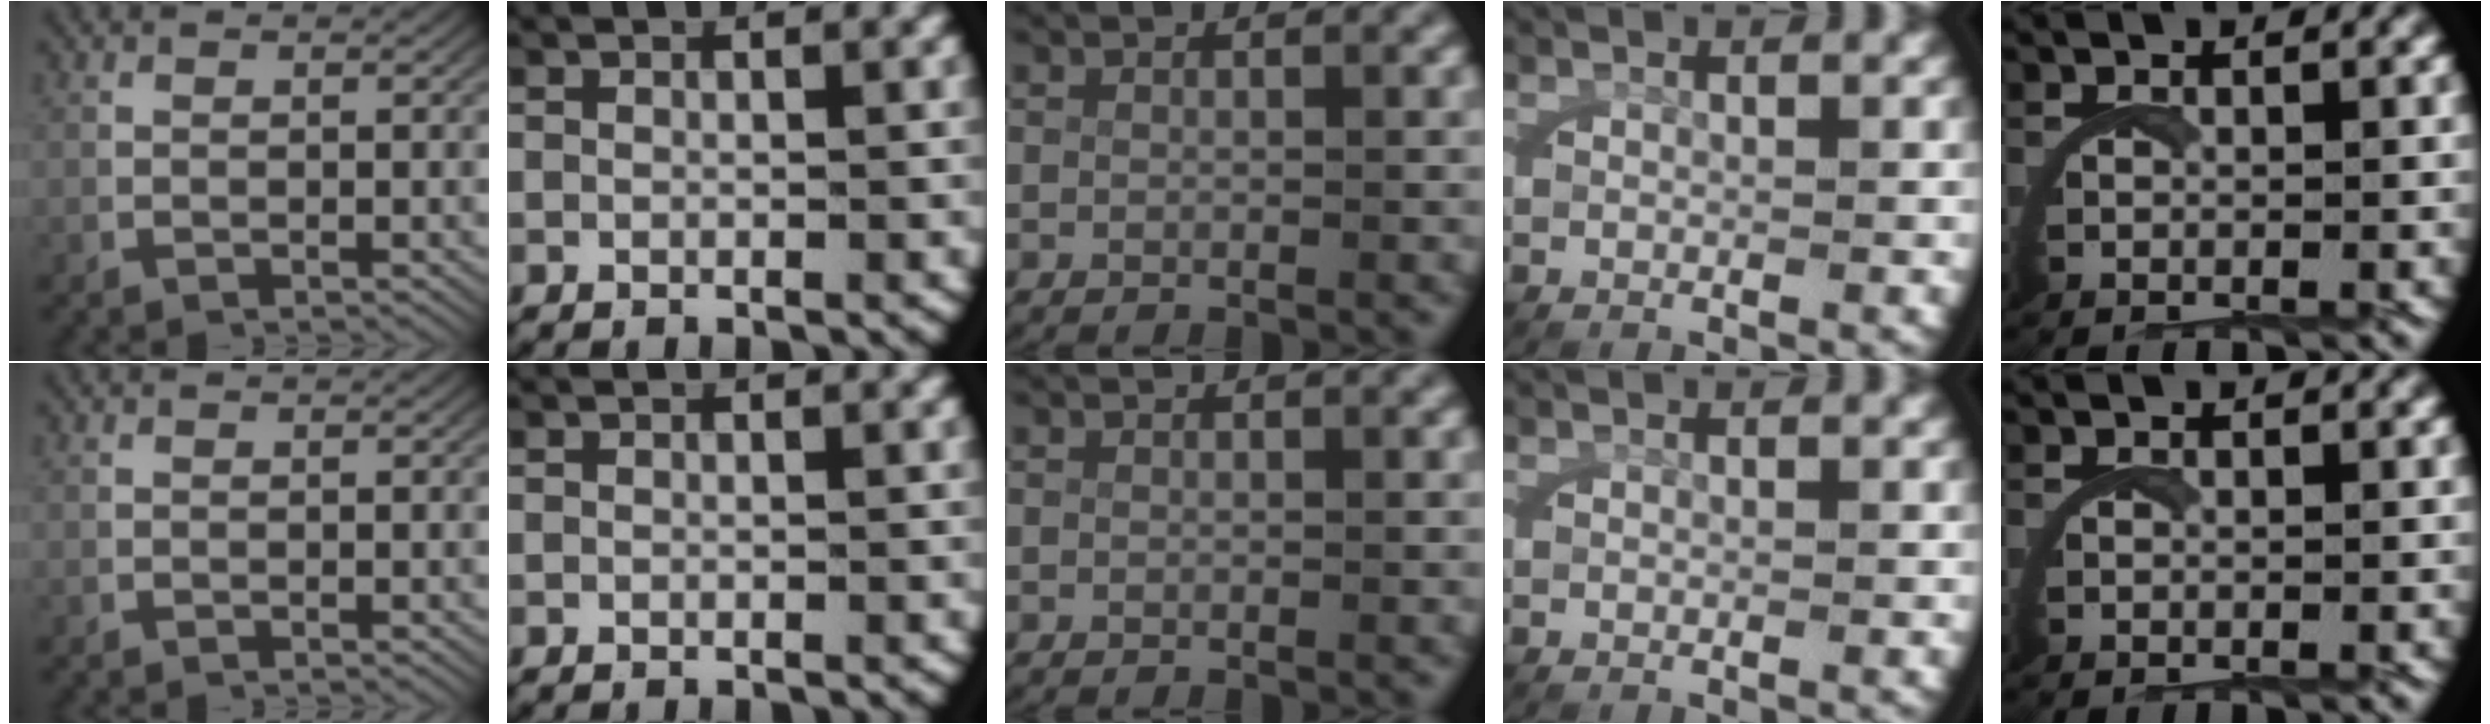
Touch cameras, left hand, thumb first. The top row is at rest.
{}